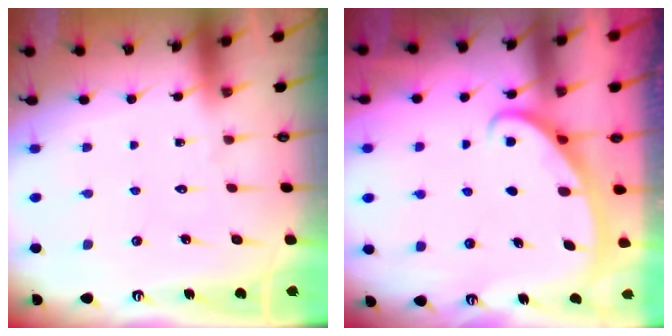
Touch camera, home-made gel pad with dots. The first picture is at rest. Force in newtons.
{"total": 2.4, "press": 2.4, "slide": 0.4}